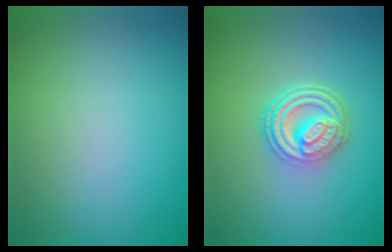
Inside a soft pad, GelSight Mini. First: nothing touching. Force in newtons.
{"total": 4.8, "press": 3.7, "slide": 3.0}